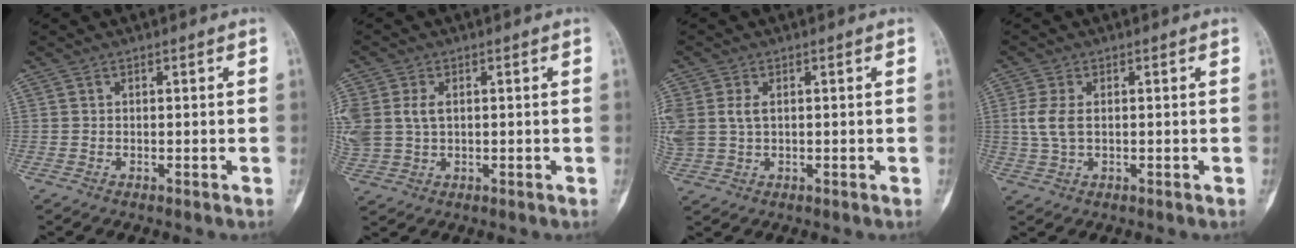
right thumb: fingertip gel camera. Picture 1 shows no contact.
{"total": 9.6, "force": [1.3, 6.9, 6.5], "torque": [-0.180, 0.005, 0.035]}
{"total": 7.3, "force": [0.9, 5.1, 5.1], "torque": [-0.142, 0.007, 0.027]}
{"total": 4.7, "force": [0.3, 2.7, 3.9], "torque": [-0.093, 0.001, 0.007]}